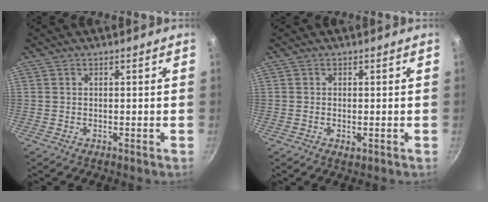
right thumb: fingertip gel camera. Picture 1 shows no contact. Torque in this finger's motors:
{"motor_torque": [-0.57, -0.19, 0.09, 0.43, -0.01]}